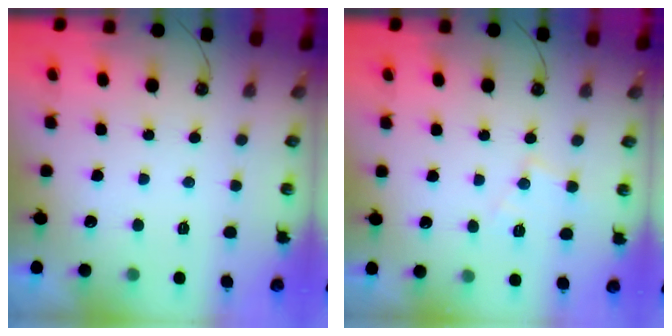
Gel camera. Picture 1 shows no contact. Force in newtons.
{"total": 8.9, "press": 8.9, "slide": 0.6}